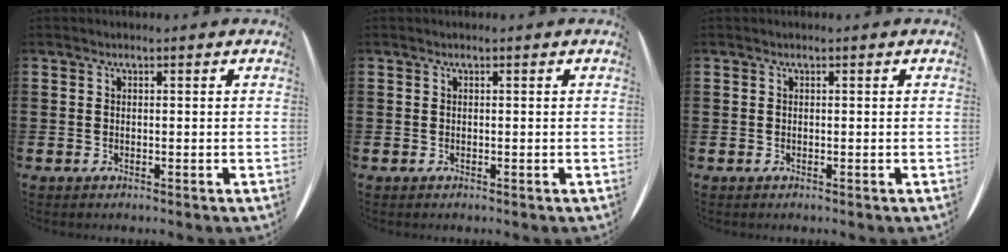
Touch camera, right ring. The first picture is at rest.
{"total": 0.0}
{"total": 0.0}